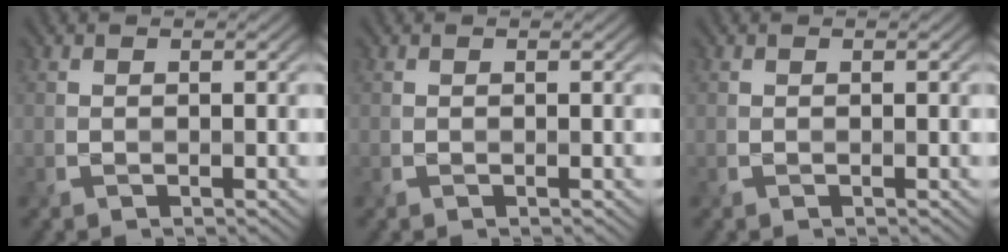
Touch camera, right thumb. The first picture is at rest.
{"total": 0.0}
{"total": 0.0}